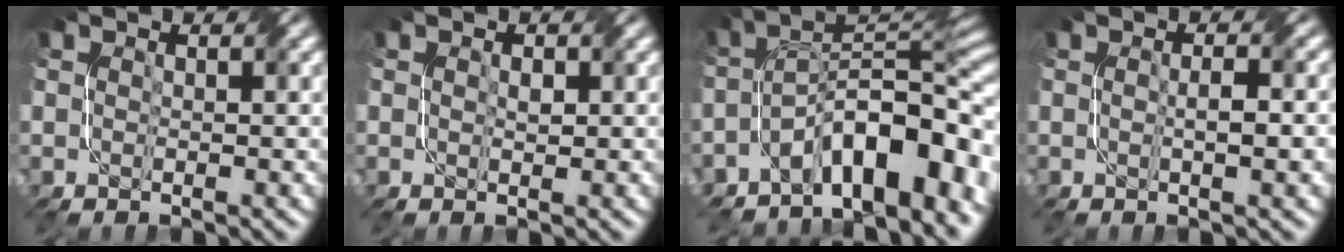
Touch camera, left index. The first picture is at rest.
{"total": 0.7, "force": [0.0, 0.5, 0.5], "torque": [-0.006, -0.002, 0.002]}
{"total": 11.2, "force": [-5.2, 4.8, 8.7], "torque": [-0.109, 0.013, -0.091]}
{"total": 2.3, "force": [-0.2, 0.4, 2.3], "torque": [-0.037, 0.002, -0.002]}